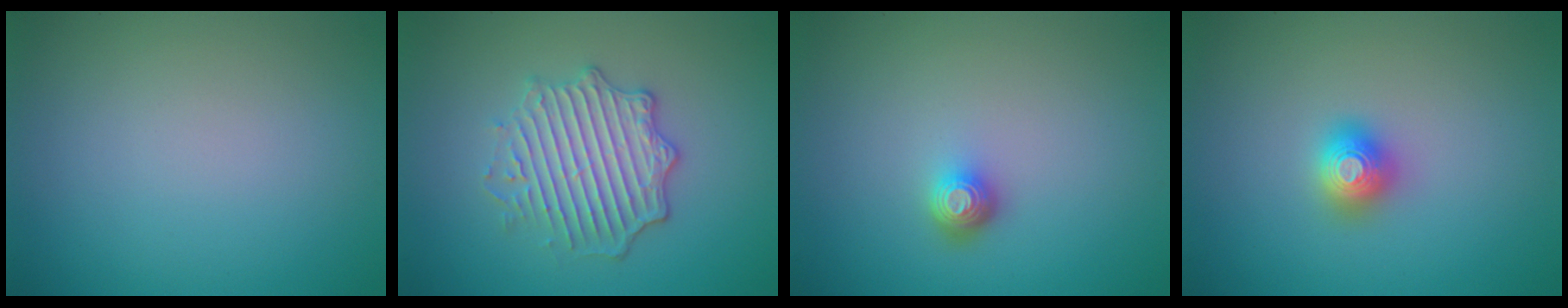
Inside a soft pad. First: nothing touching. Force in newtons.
{"total": 4.5, "press": 4.0, "slide": 2.0}
{"total": 1.8, "press": 1.3, "slide": 1.2}
{"total": 2.0, "press": 2.0, "slide": 0.2}